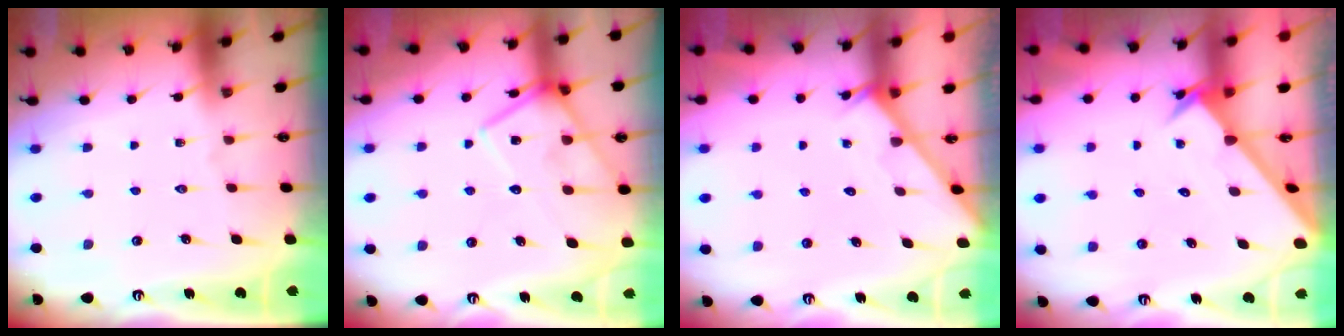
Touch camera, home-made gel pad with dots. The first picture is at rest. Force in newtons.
{"total": 13.1, "press": 13.1, "slide": 0.9}
{"total": 2.0, "press": 2.0, "slide": 0.1}
{"total": 2.6, "press": 2.6, "slide": 0.2}